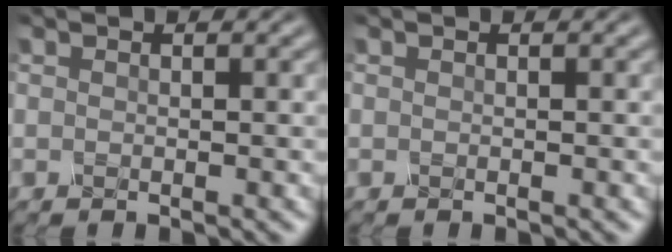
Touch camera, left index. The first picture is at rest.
{"total": 0.0}